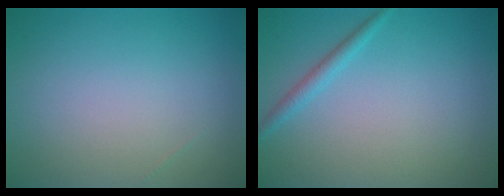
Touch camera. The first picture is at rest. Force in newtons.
{"total": 1.4, "press": 1.4, "slide": 0.1}